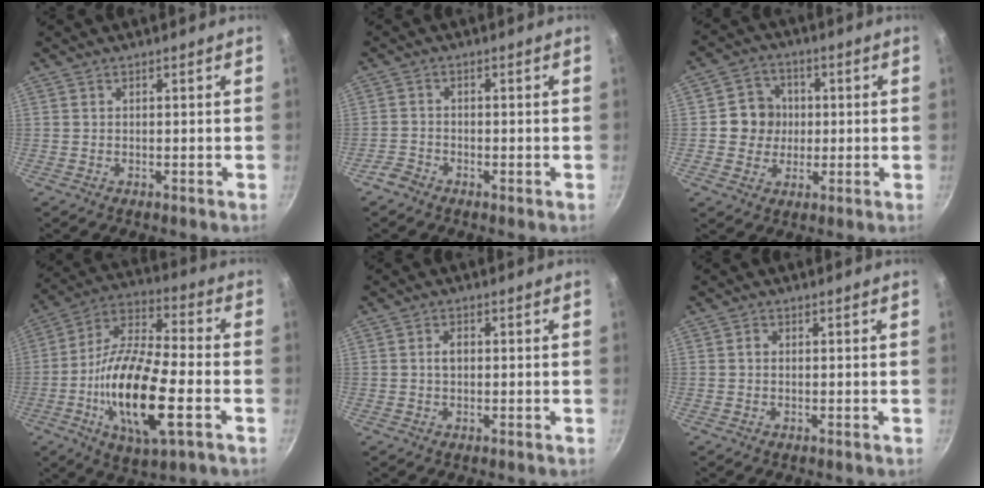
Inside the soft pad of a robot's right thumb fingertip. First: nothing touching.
{"total": 2.4, "force": [-1.9, 1.2, 0.7], "torque": [-0.016, 0.014, -0.040]}
{"total": 7.5, "force": [0.4, 7.1, 2.4], "torque": [0.002, 0.009, -0.005]}
{"total": 20.8, "force": [-5.5, 7.3, 18.6], "torque": [-0.349, 0.021, -0.115]}
{"total": 2.1, "force": [0.1, 1.5, 1.5], "torque": [-0.019, 0.007, 0.000]}
{"total": 1.0, "force": [0.1, 0.8, 0.6], "torque": [-0.009, 0.005, 0.002]}